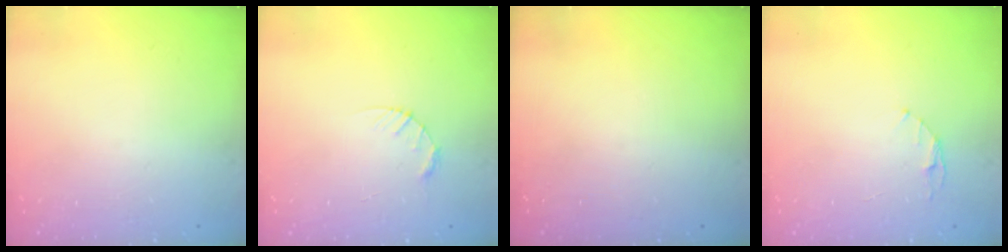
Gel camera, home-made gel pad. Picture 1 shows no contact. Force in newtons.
{"total": 3.4, "press": 3.4, "slide": 0.4}
{"total": 0.0}
{"total": 3.9, "press": 3.9, "slide": 0.5}